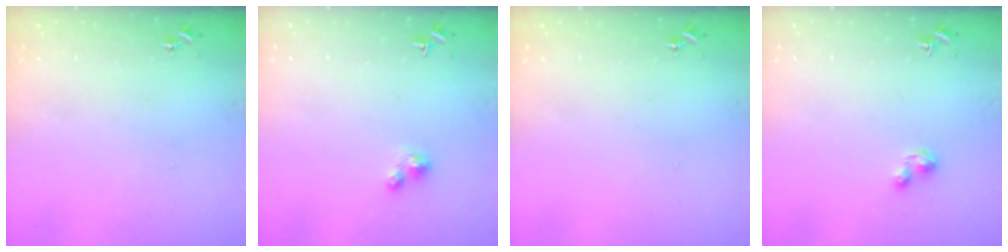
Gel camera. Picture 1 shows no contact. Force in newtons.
{"total": 2.4, "press": 2.4, "slide": 0.2}
{"total": 0.0}
{"total": 2.2, "press": 2.2, "slide": 0.2}